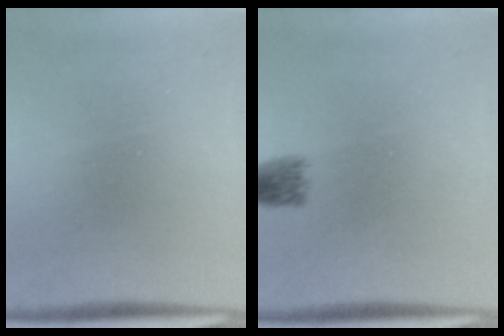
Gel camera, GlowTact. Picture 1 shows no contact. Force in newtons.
{"total": 2.0}